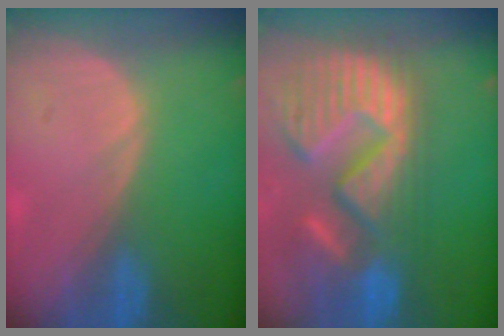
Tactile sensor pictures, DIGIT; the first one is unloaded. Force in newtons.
{"total": 15.2, "press": 12.6, "slide": 8.4}